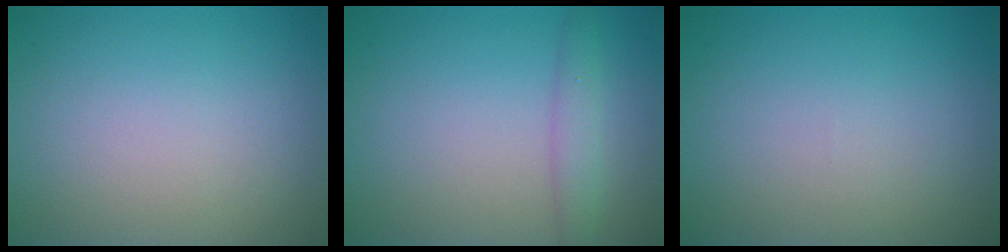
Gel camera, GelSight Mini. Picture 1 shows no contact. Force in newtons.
{"total": 2.0, "press": 2.0, "slide": 0.0}
{"total": 0.0}